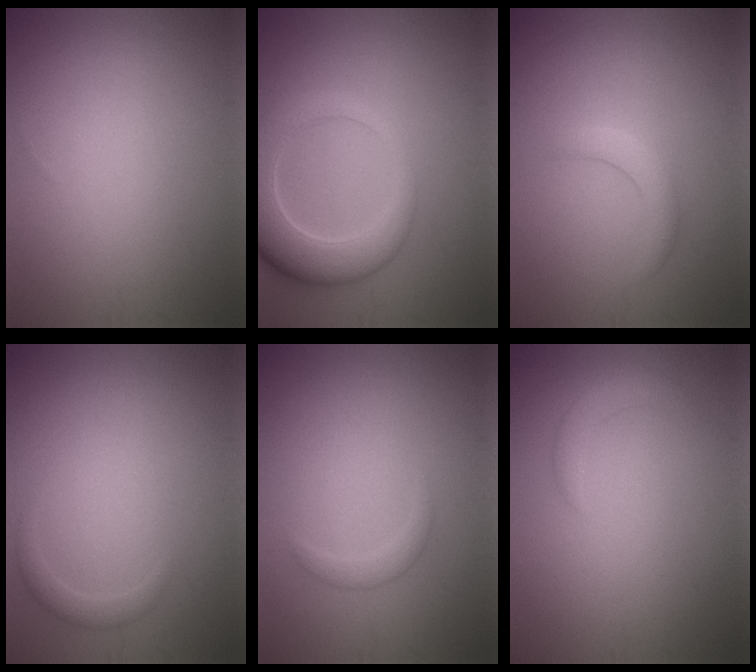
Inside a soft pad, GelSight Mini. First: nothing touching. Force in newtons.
{"total": 6.8, "press": 6.8, "slide": 0.8}
{"total": 1.9, "press": 1.9, "slide": 0.1}
{"total": 1.2, "press": 1.2, "slide": 0.1}
{"total": 1.2, "press": 1.2, "slide": 0.1}
{"total": 1.6, "press": 1.6, "slide": 0.1}